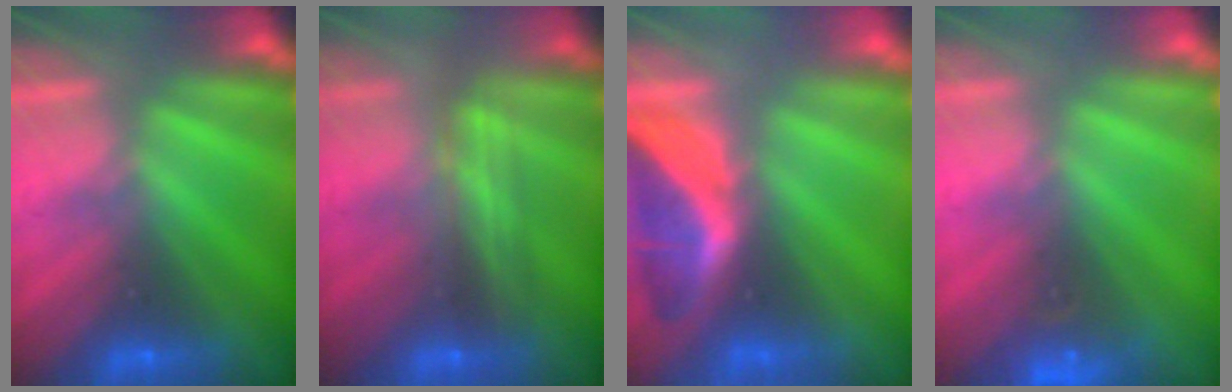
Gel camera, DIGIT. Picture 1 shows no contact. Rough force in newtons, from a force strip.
{"total": 2.5}
{"total": 1.8}
{"total": 3.2}